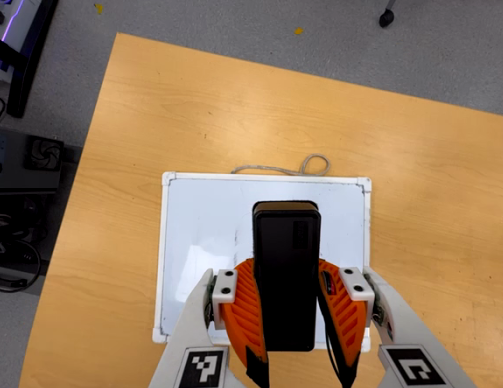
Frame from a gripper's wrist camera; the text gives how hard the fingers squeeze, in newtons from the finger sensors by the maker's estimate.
{"total": 8.4, "left": 6.9, "right": 9.8}